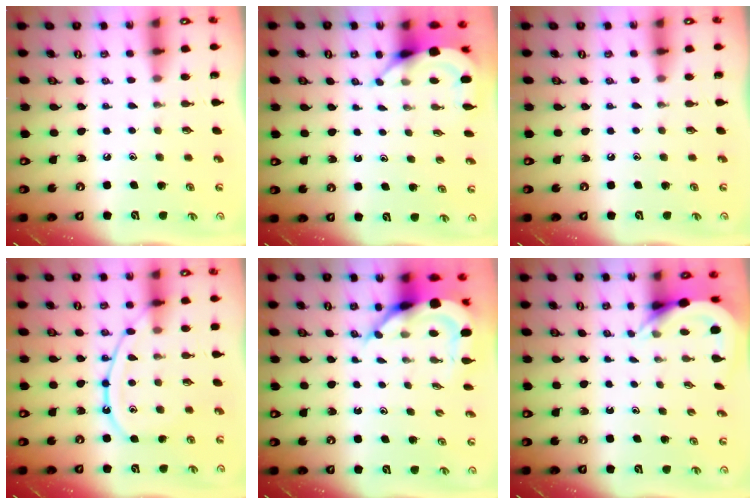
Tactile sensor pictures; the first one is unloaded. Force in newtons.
{"total": 3.8, "press": 3.7, "slide": 0.3}
{"total": 0.0}
{"total": 13.3, "press": 13.2, "slide": 1.3}
{"total": 7.7, "press": 7.6, "slide": 1.0}
{"total": 5.4, "press": 5.4, "slide": 0.4}